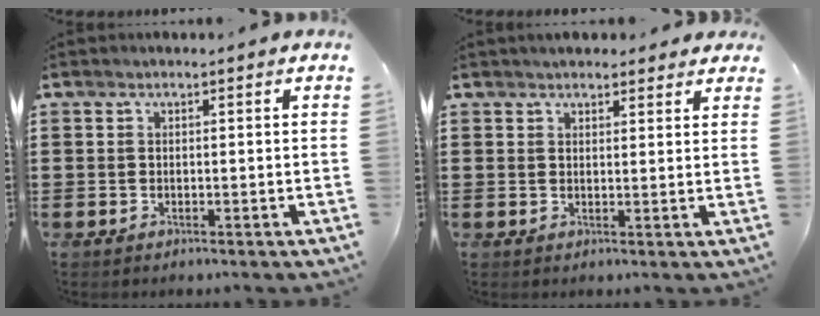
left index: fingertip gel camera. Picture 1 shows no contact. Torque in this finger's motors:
{"motor_torque": [2.14, 0.00, 0.03, -0.11]}